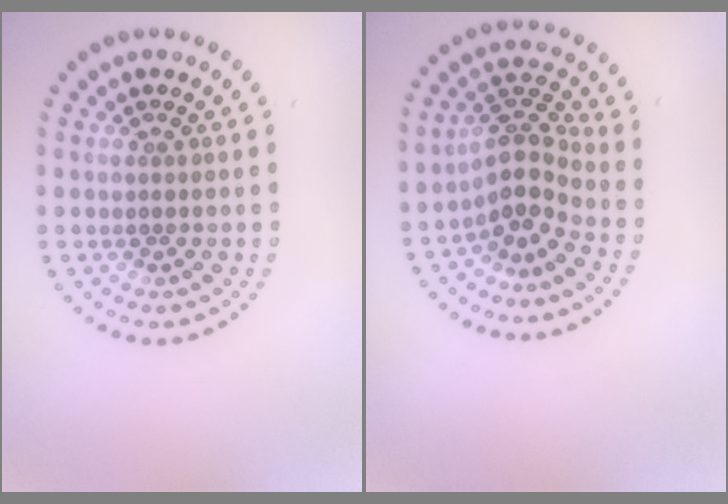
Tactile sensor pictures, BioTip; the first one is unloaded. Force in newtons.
{"total": 3.8, "press": 2.7, "slide": 2.6}